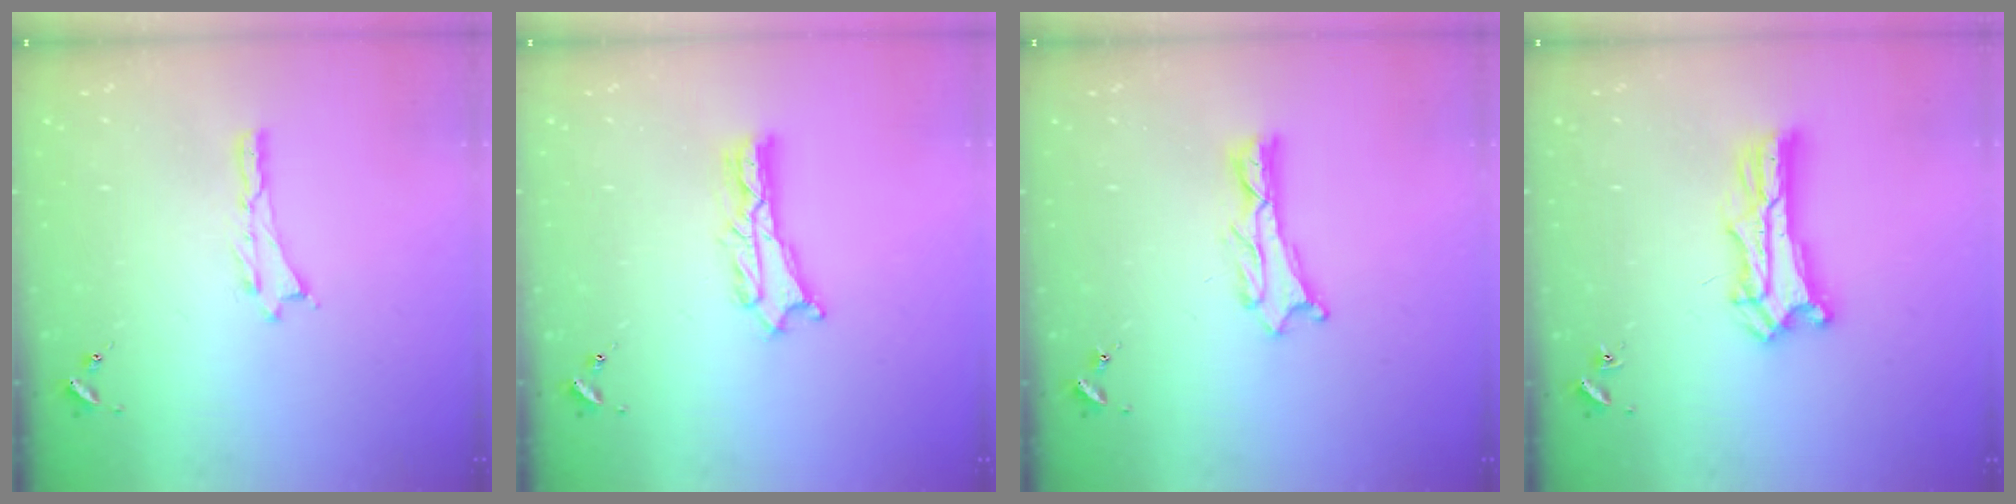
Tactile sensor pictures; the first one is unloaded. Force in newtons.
{"total": 2.4, "press": 2.4, "slide": 0.2}
{"total": 1.1, "press": 1.0, "slide": 0.2}
{"total": 6.6, "press": 6.6, "slide": 0.6}